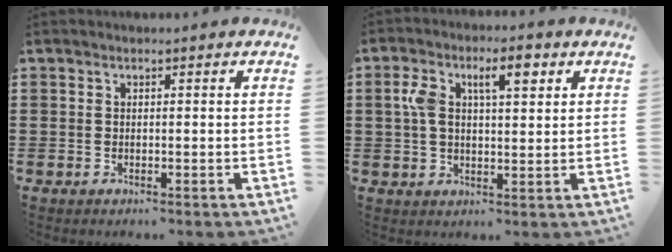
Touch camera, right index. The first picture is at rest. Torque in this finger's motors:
{"motor_torque": [0.56, -0.15, 0.27, 0.09]}